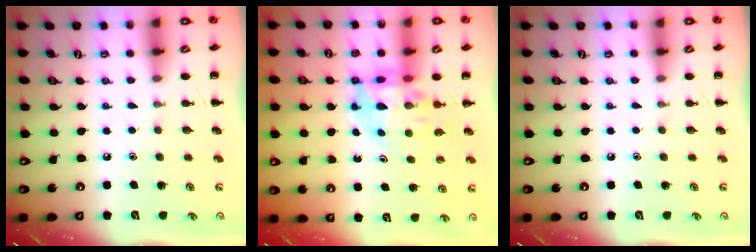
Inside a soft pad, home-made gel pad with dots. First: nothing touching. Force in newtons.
{"total": 10.5, "press": 10.0, "slide": 3.1}
{"total": 0.0}